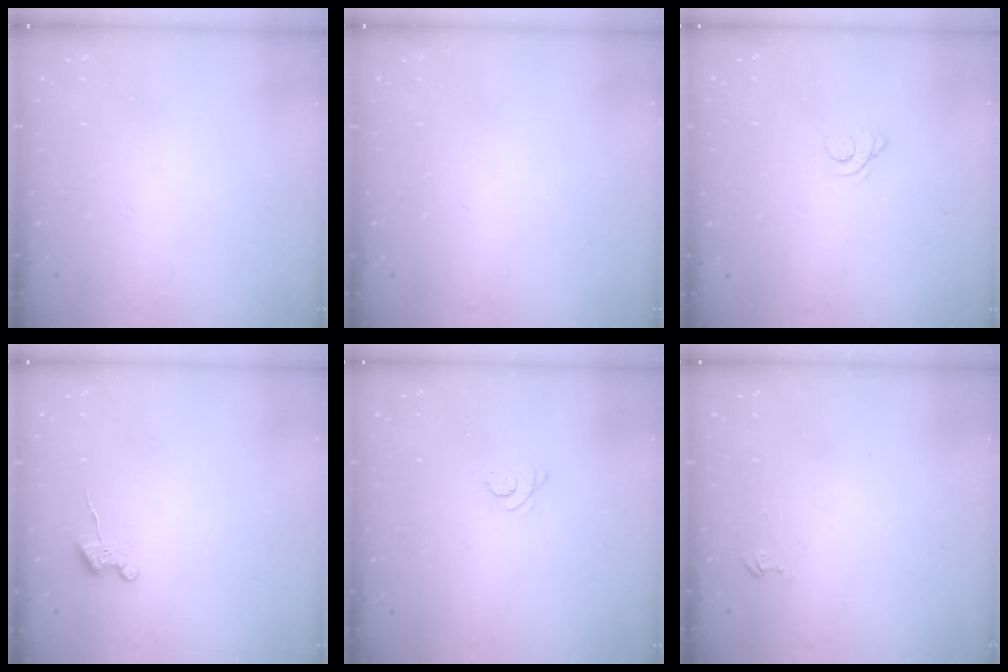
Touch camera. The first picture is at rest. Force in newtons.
{"total": 0.0}
{"total": 1.6, "press": 1.6, "slide": 0.2}
{"total": 4.7, "press": 4.6, "slide": 0.6}
{"total": 3.6, "press": 3.6, "slide": 0.4}
{"total": 2.5, "press": 2.5, "slide": 0.3}